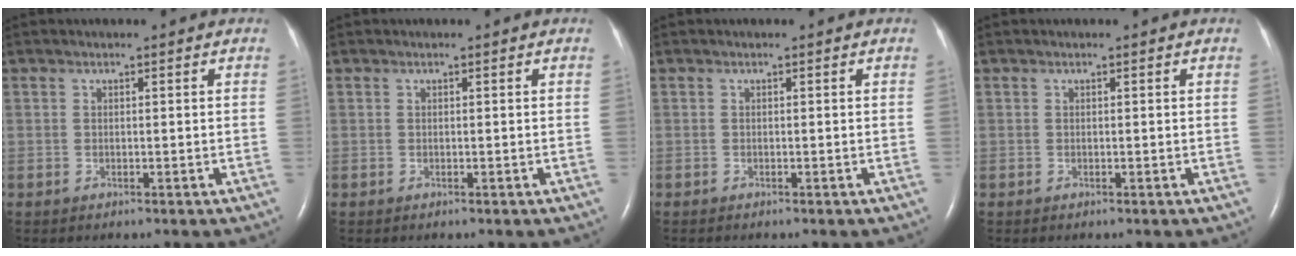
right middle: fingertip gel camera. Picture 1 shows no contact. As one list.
[{"total": 0.0}, {"total": 0.0}, {"total": 0.0}]